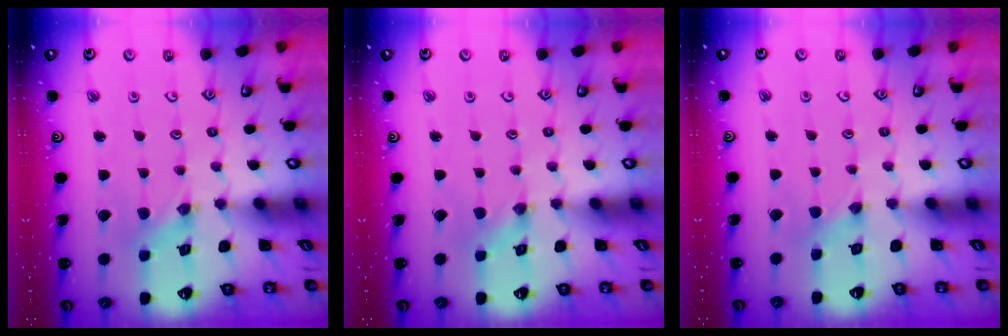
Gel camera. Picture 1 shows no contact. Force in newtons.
{"total": 0.9, "press": 0.9, "slide": 0.2}
{"total": 2.0, "press": 2.0, "slide": 0.4}